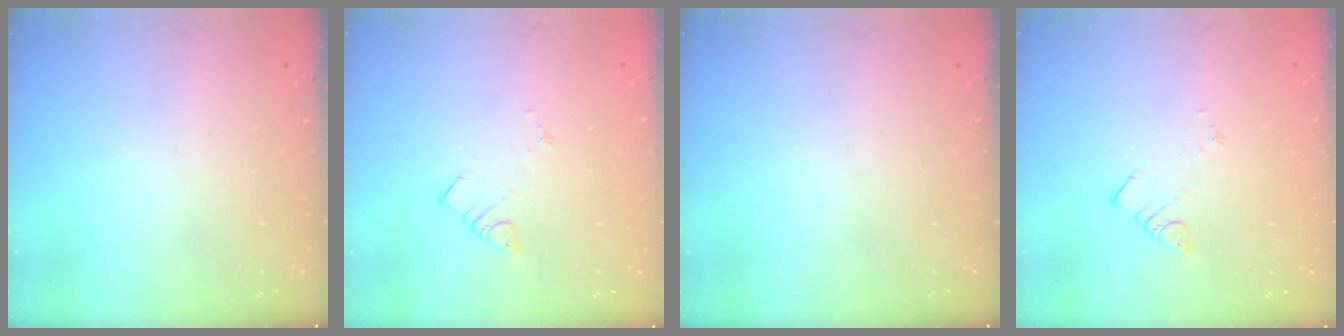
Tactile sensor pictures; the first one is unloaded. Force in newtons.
{"total": 2.1, "press": 2.0, "slide": 0.4}
{"total": 0.0}
{"total": 1.8, "press": 1.8, "slide": 0.3}